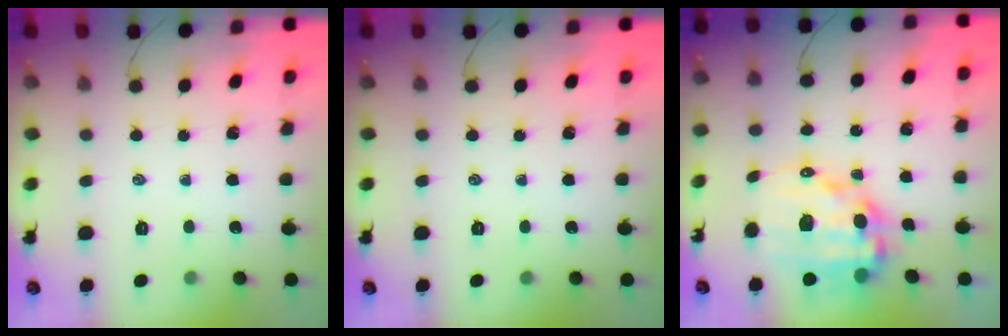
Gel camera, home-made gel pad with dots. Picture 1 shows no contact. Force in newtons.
{"total": 0.0}
{"total": 15.0, "press": 14.6, "slide": 3.4}